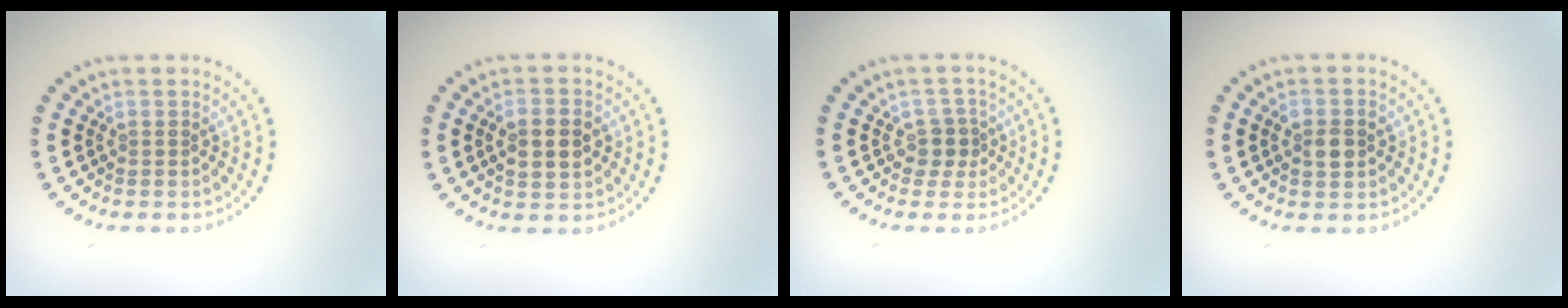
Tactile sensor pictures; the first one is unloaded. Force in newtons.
{"total": 3.0, "press": 3.0, "slide": 0.1}
{"total": 2.0, "press": 1.6, "slide": 1.1}
{"total": 2.6, "press": 2.5, "slide": 0.3}